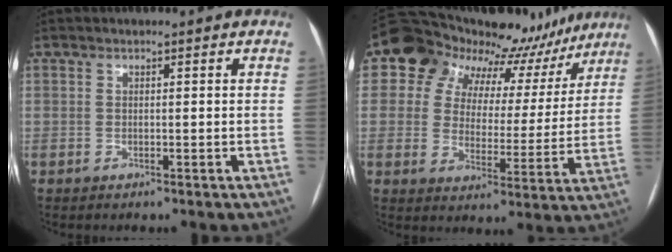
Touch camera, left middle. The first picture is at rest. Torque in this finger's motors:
{"motor_torque": [0.69, -0.68, 0.25, 0.04]}